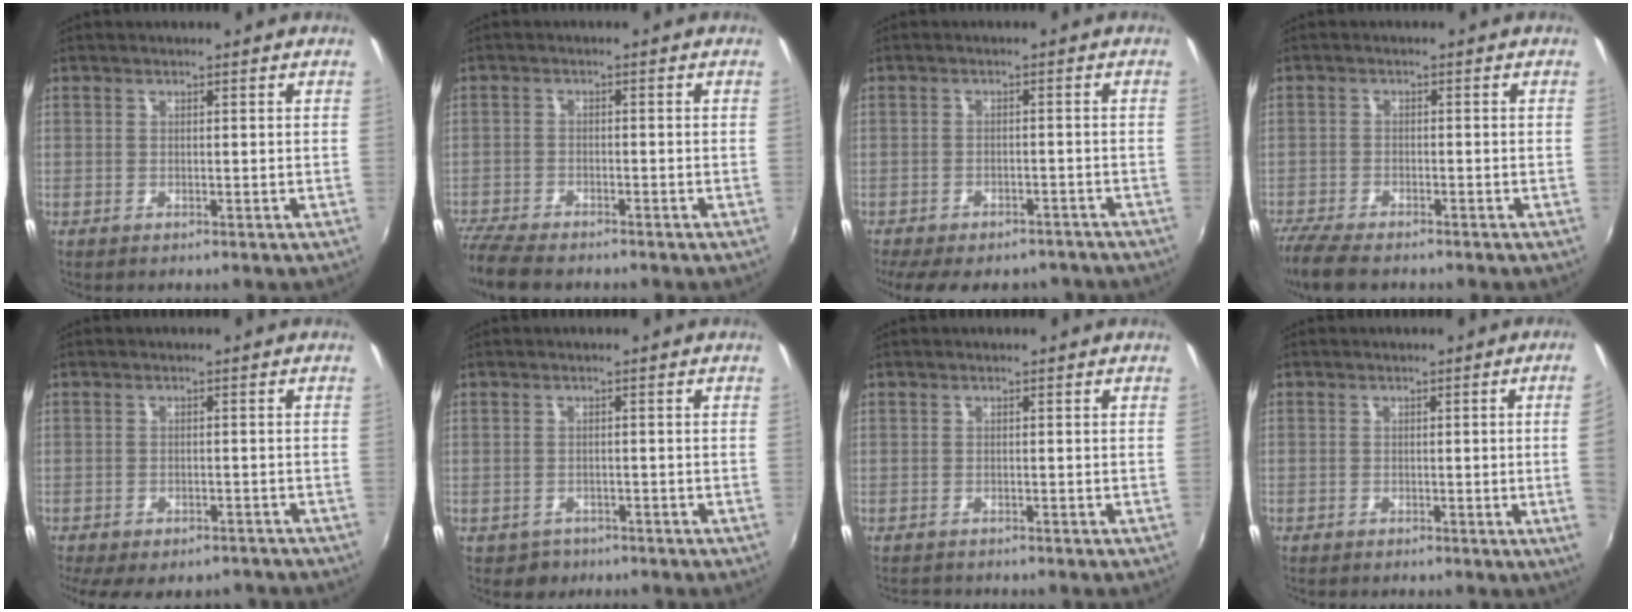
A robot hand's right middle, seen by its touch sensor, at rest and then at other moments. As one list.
[{"total": 9.1, "force": [-7.9, 2.3, 3.9], "torque": [-0.113, -0.034, -0.145]}, {"total": 14.6, "force": [-11.9, 5.7, 6.3], "torque": [-0.139, -0.022, -0.155]}, {"total": 8.2, "force": [-6.8, 2.0, 4.1], "torque": [-0.111, -0.036, -0.125]}, {"total": 11.3, "force": [-8.9, 4.4, 5.4], "torque": [-0.119, -0.033, -0.120]}, {"total": 3.0, "force": [-1.8, 2.4, 0.4], "torque": [-0.017, -0.002, -0.023]}, {"total": 1.8, "force": [-1.7, 0.5, 0.2], "torque": [-0.009, -0.008, -0.028]}, {"total": 3.6, "force": [-0.2, -1.7, 3.2], "torque": [-0.053, -0.011, 0.004]}]